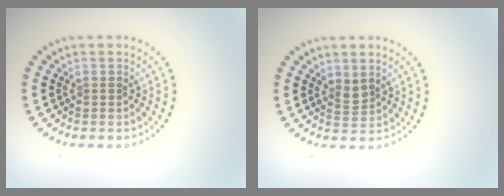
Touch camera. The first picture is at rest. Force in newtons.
{"total": 1.5, "press": 1.1, "slide": 0.9}